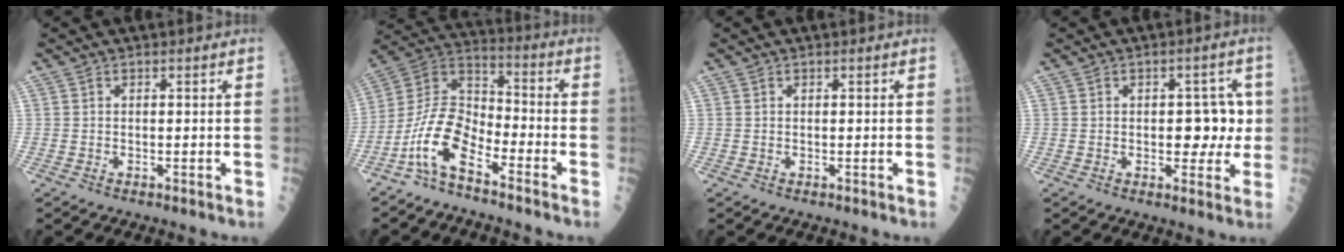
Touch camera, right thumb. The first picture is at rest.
{"total": 11.6, "force": [-6.9, 4.6, 8.2], "torque": [-0.162, 0.071, -0.143]}
{"total": 0.0}
{"total": 6.5, "force": [0.1, 4.0, 5.2], "torque": [-0.025, 0.009, 0.002]}